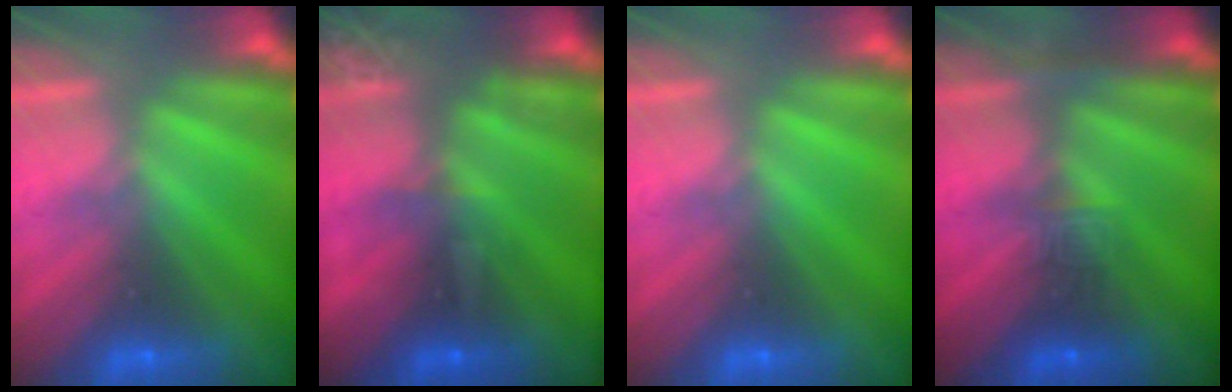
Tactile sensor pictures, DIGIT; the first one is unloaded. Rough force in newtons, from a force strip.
{"total": 3.0}
{"total": 0.0}
{"total": 4.5}